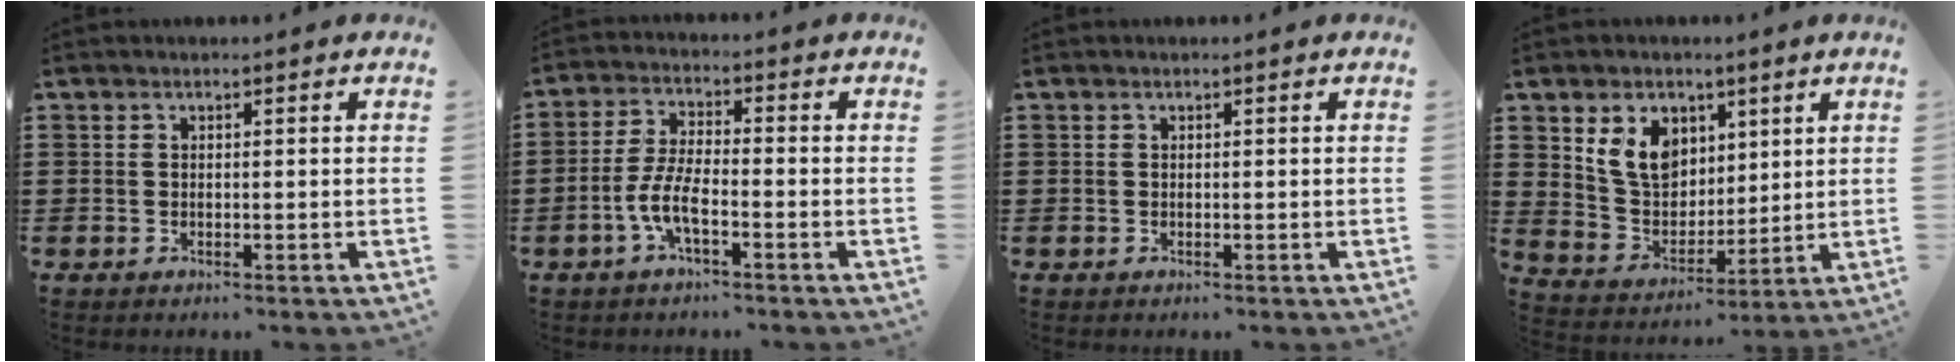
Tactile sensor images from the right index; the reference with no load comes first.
{"total": 5.9, "force": [-2.7, 1.4, 5.0], "torque": [-0.124, -0.012, -0.060]}
{"total": 0.0}
{"total": 8.1, "force": [3.7, 6.2, 3.6], "torque": [-0.091, 0.014, 0.070]}